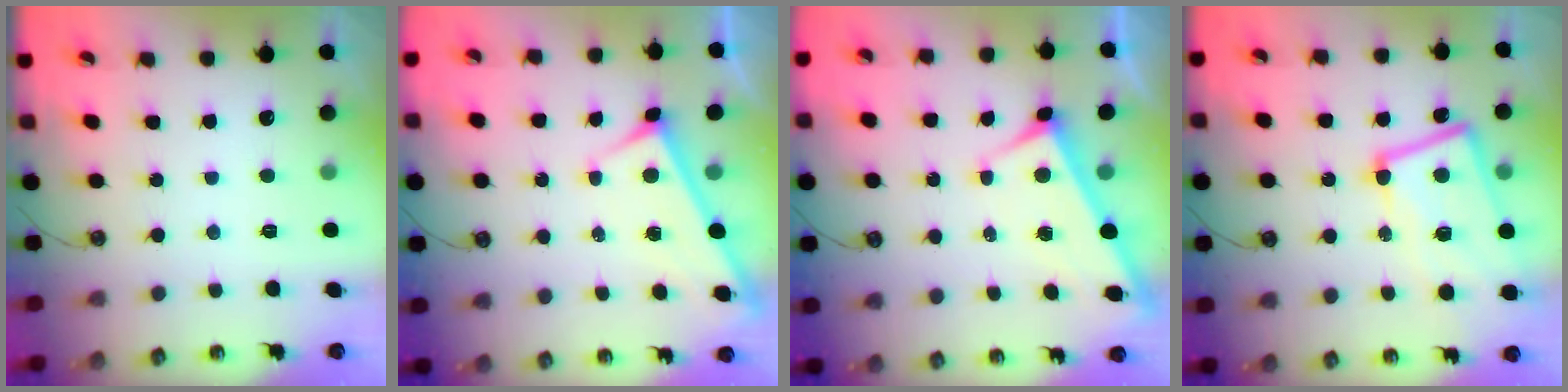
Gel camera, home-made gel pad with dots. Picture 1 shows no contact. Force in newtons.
{"total": 2.9, "press": 2.9, "slide": 0.3}
{"total": 3.6, "press": 3.6, "slide": 0.2}
{"total": 10.6, "press": 10.4, "slide": 1.9}